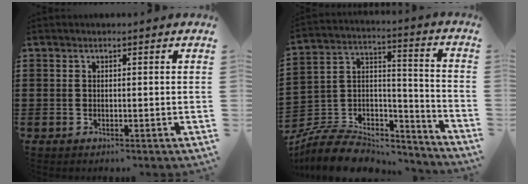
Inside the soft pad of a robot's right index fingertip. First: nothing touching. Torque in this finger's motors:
{"motor_torque": [-0.78, 0.87, -1.05, -0.21]}